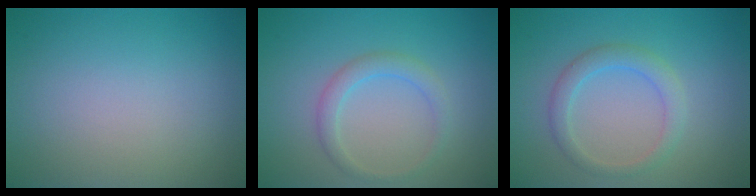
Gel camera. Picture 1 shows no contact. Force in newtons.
{"total": 2.0, "press": 2.0, "slide": 0.1}
{"total": 2.4, "press": 2.4, "slide": 0.2}